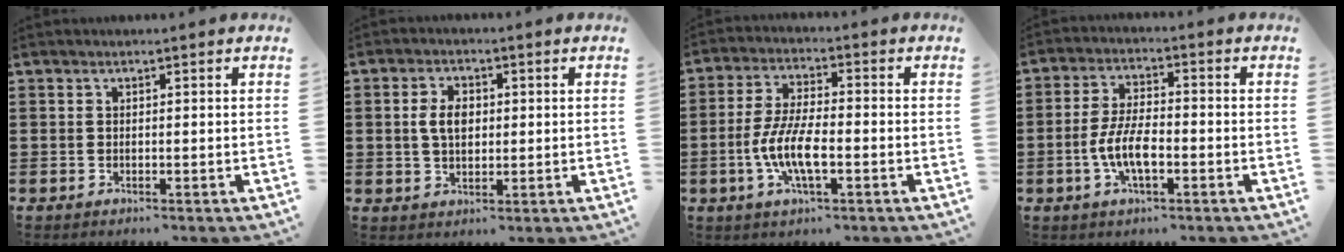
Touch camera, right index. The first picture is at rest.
{"total": 4.4, "force": [0.5, 2.7, 3.4], "torque": [-0.080, 0.011, 0.003]}
{"total": 8.0, "force": [-2.4, 2.4, 7.2], "torque": [-0.168, -0.016, -0.052]}
{"total": 6.5, "force": [-1.8, 2.6, 5.6], "torque": [-0.131, -0.004, -0.041]}